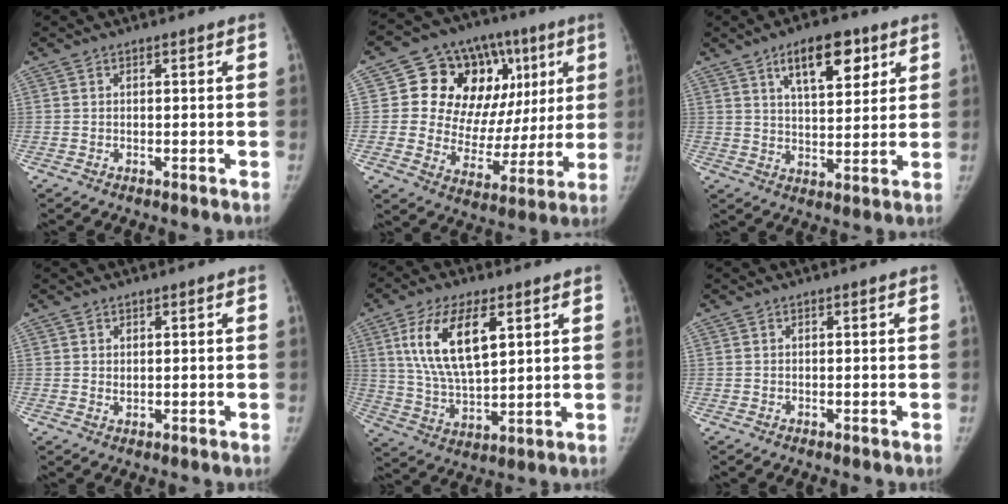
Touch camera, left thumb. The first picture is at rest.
{"total": 21.8, "force": [6.4, 15.9, 13.4], "torque": [-0.119, 0.022, 0.106]}
{"total": 11.2, "force": [5.8, 5.0, 8.2], "torque": [-0.100, -0.026, 0.093]}
{"total": 1.0, "force": [0.5, 0.8, 0.4], "torque": [0.001, -0.004, 0.009]}
{"total": 14.5, "force": [5.5, 6.5, 11.8], "torque": [-0.213, -0.019, 0.111]}
{"total": 0.0}